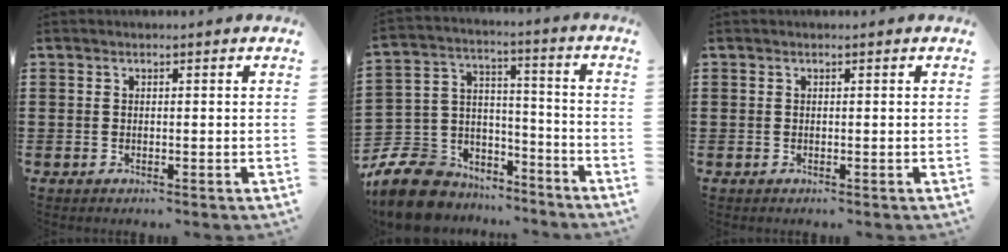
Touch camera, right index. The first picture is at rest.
{"total": 9.6, "force": [-7.9, 5.1, 1.7], "torque": [-0.058, 0.020, -0.151]}
{"total": 0.0}